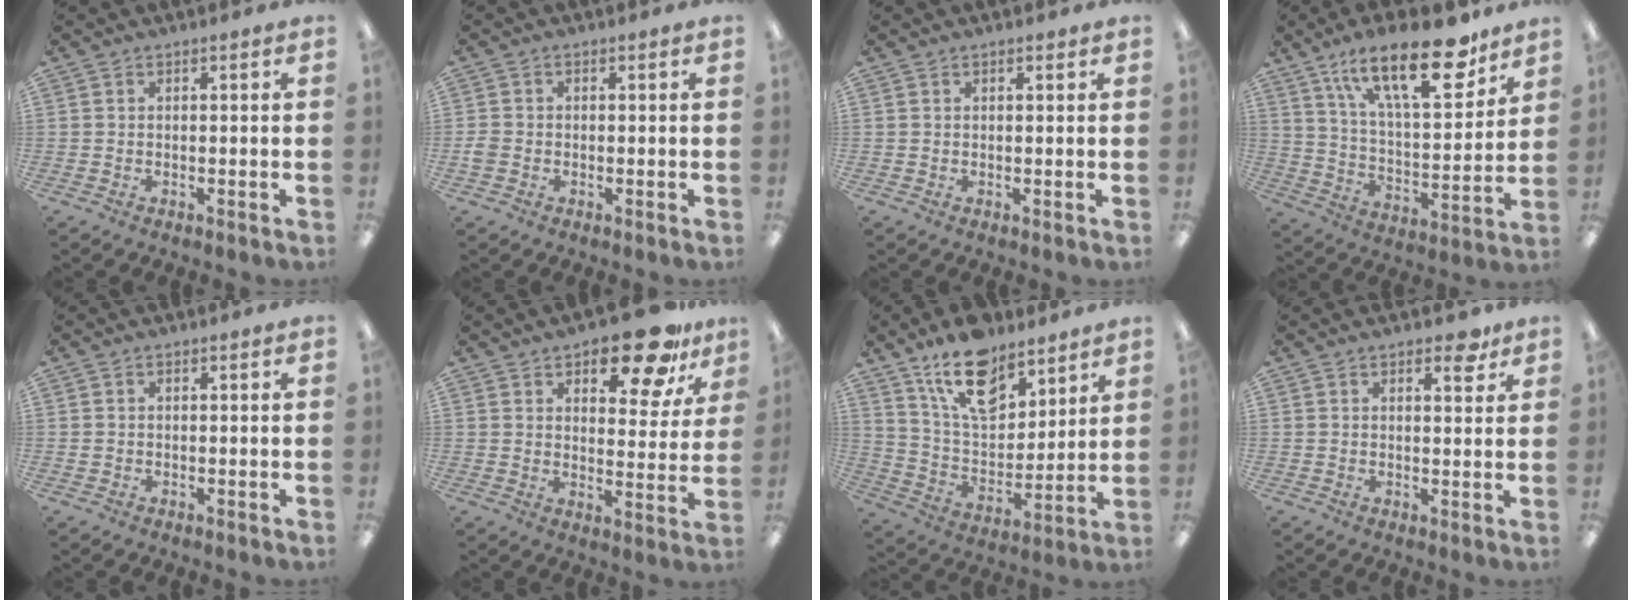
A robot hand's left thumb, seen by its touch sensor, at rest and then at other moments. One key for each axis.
{"total": 2.1, "fx": -0.7, "fy": 1.8, "fz": 0.9, "tx": -0.014, "ty": 0.005, "tz": -0.011}
{"total": 0.6, "fx": 0.5, "fy": 0.2, "fz": 0.3, "tx": 0.001, "ty": -0.001, "tz": 0.006}
{"total": 24.0, "fx": 15.3, "fy": 8.9, "fz": 16.2, "tx": -0.249, "ty": -0.083, "tz": 0.252}
{"total": 0.7, "fx": 0.2, "fy": 0.6, "fz": 0.3, "tx": -0.005, "ty": 0.004, "tz": 0.002}
{"total": 15.3, "fx": 11.1, "fy": 6.2, "fz": 8.5, "tx": -0.109, "ty": -0.066, "tz": 0.186}
{"total": 16.5, "fx": 11.8, "fy": 8.3, "fz": 8.1, "tx": -0.139, "ty": -0.063, "tz": 0.213}
{"total": 4.3, "fx": 3.0, "fy": 2.0, "fz": 2.4, "tx": -0.023, "ty": -0.011, "tz": 0.046}